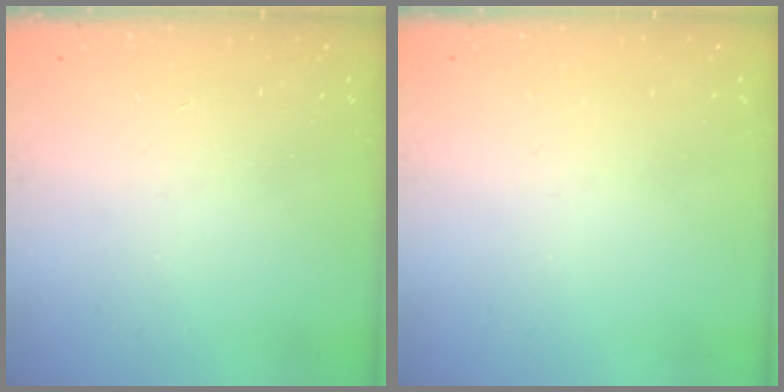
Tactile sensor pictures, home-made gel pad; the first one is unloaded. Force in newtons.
{"total": 0.0}